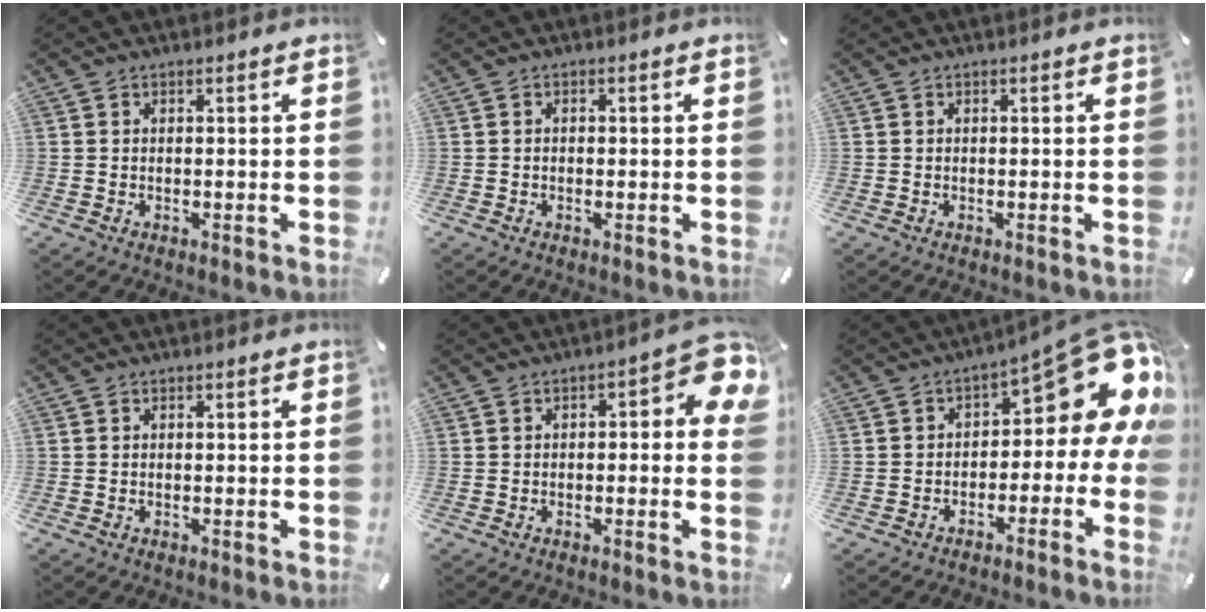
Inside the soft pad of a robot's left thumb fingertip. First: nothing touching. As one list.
[{"total": 0.7, "force": [-0.2, 0.5, 0.4], "torque": [-0.009, 0.002, -0.005]}, {"total": 0.0}, {"total": 0.0}, {"total": 7.5, "force": [1.2, 3.3, 6.7], "torque": [-0.073, -0.014, 0.015]}, {"total": 13.6, "force": [6.0, 6.3, 10.5], "torque": [-0.127, -0.053, 0.094]}]